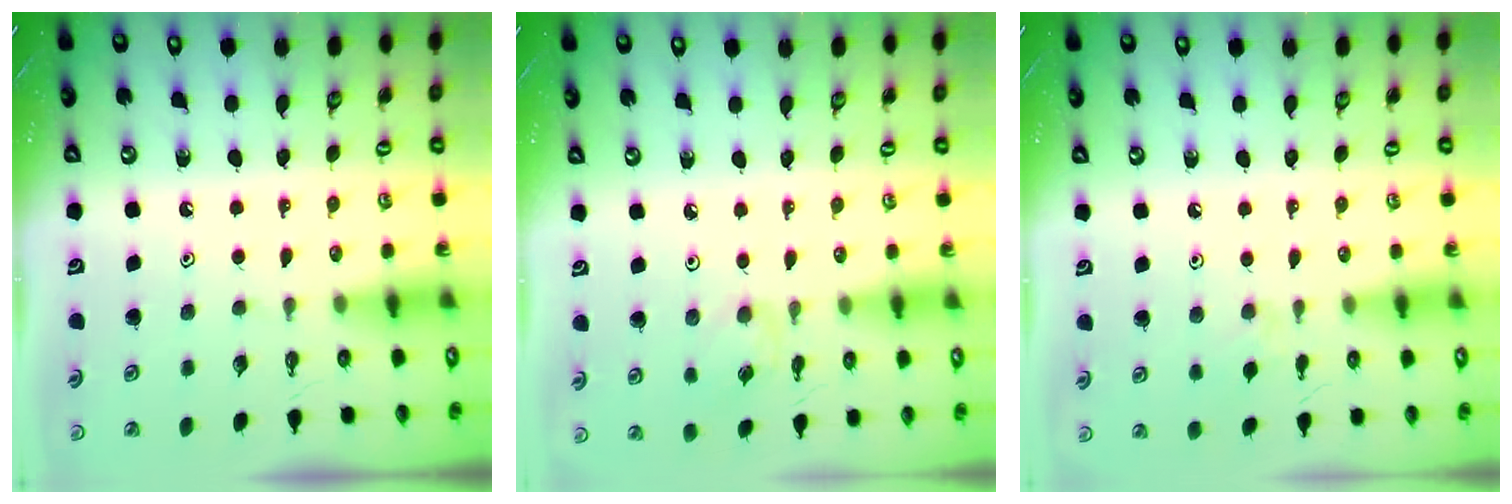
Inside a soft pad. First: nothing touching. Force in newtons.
{"total": 2.6, "press": 2.6, "slide": 0.4}
{"total": 3.9, "press": 3.9, "slide": 0.7}